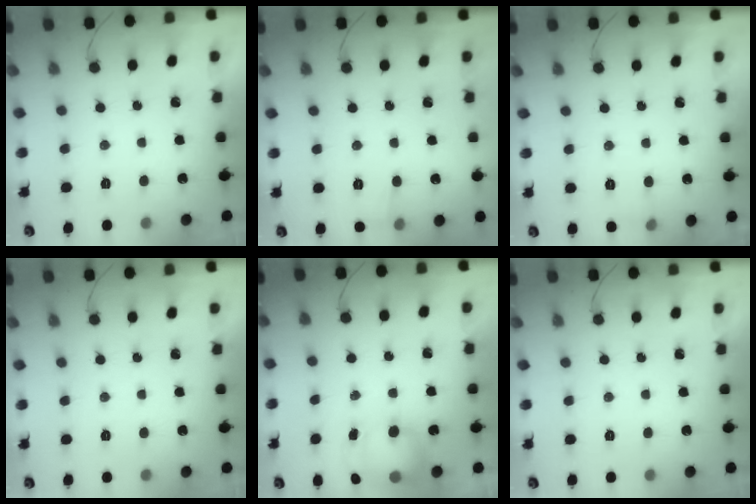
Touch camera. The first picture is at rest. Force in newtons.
{"total": 6.2, "press": 6.0, "slide": 1.5}
{"total": 4.2, "press": 3.3, "slide": 2.6}
{"total": 0.0}
{"total": 7.1, "press": 7.0, "slide": 1.2}
{"total": 0.0}